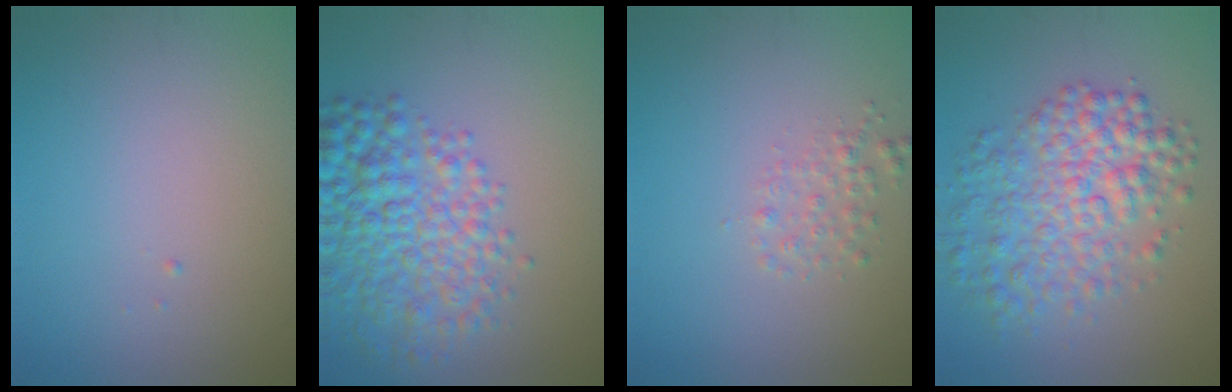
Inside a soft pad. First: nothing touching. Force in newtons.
{"total": 6.8, "press": 6.8, "slide": 0.2}
{"total": 1.5, "press": 1.5, "slide": 0.1}
{"total": 6.1, "press": 6.1, "slide": 0.1}